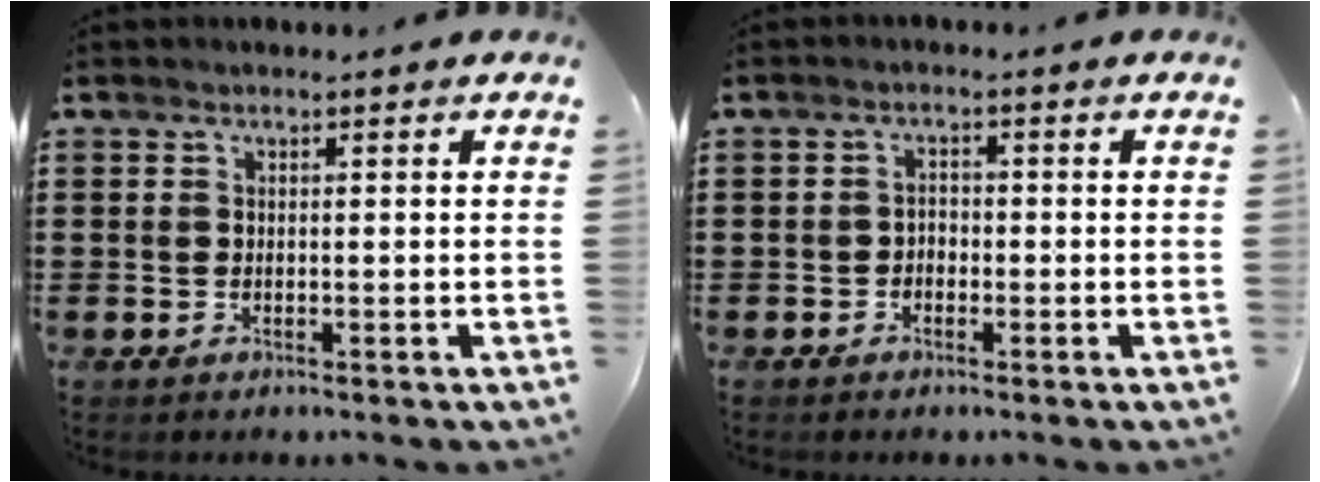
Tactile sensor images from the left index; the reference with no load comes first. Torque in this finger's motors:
{"motor_torque": [-0.03, 0.03, 0.01, 0.00]}